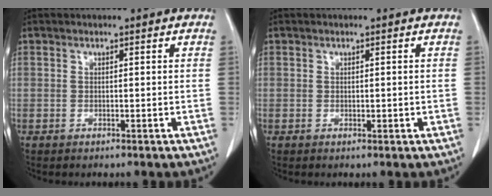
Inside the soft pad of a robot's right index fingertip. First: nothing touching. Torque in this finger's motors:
{"motor_torque": [-0.34, 0.39, -0.03, 0.00]}